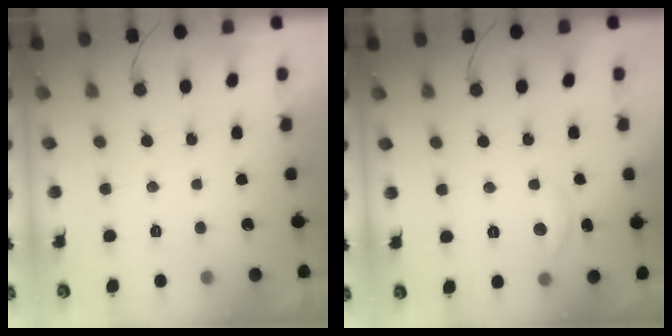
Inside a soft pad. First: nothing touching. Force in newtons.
{"total": 5.0, "press": 4.9, "slide": 0.2}